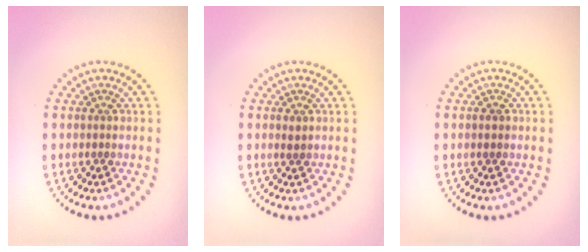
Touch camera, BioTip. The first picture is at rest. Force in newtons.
{"total": 0.7, "press": 0.6, "slide": 0.2}
{"total": 1.1, "press": 1.1, "slide": 0.2}